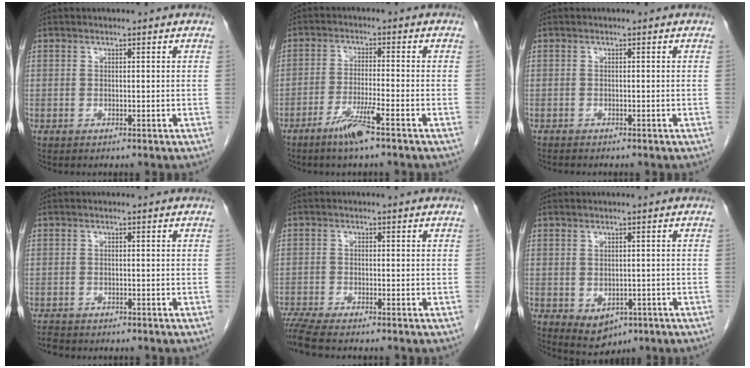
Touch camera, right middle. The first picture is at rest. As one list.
[{"total": 5.3, "force": [-3.6, -0.4, 4.0], "torque": [-0.075, -0.009, -0.072]}, {"total": 1.4, "force": [-1.2, 0.4, 0.5], "torque": [-0.012, -0.003, -0.016]}, {"total": 2.4, "force": [-2.1, 1.0, 0.5], "torque": [-0.016, -0.004, -0.032]}, {"total": 5.6, "force": [-4.9, 0.2, 2.6], "torque": [-0.048, -0.012, -0.085]}, {"total": 4.3, "force": [-1.5, 3.1, 2.5], "torque": [-0.037, -0.004, -0.007]}]